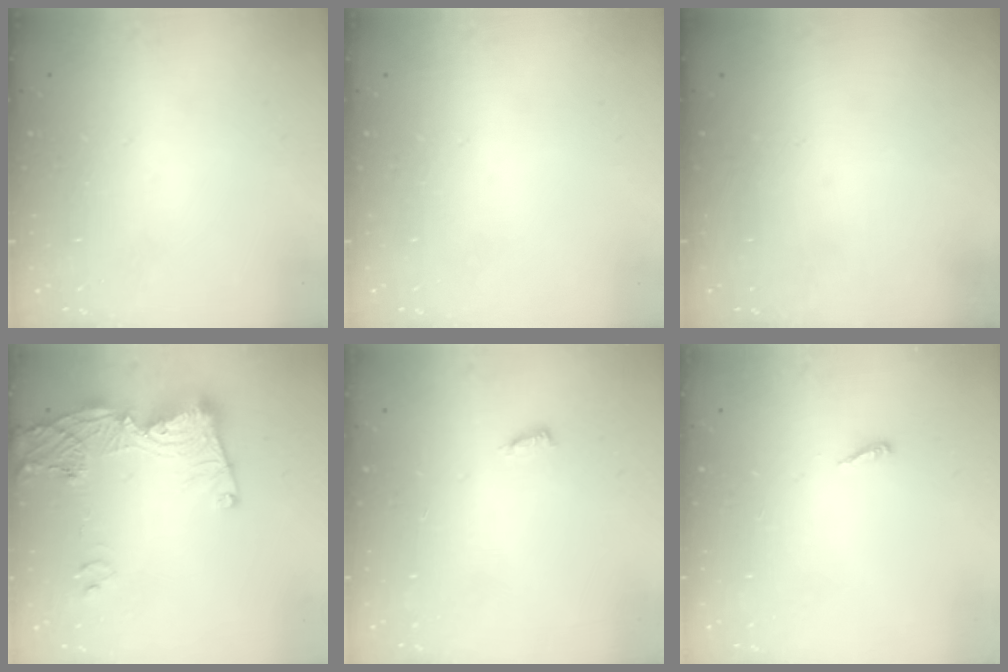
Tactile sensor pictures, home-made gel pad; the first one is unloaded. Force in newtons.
{"total": 0.0}
{"total": 0.0}
{"total": 14.9, "press": 14.8, "slide": 1.7}
{"total": 3.4, "press": 3.4, "slide": 0.3}
{"total": 3.2, "press": 3.2, "slide": 0.2}